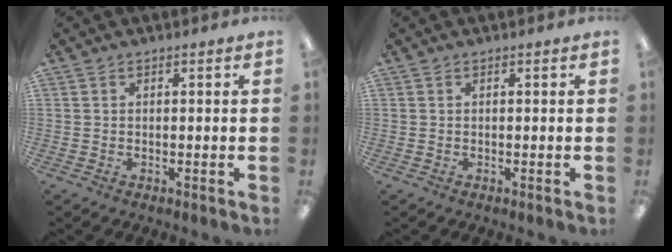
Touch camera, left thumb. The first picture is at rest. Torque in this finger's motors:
{"motor_torque": [0.00, 0.00, -0.12, 0.26, 0.00]}